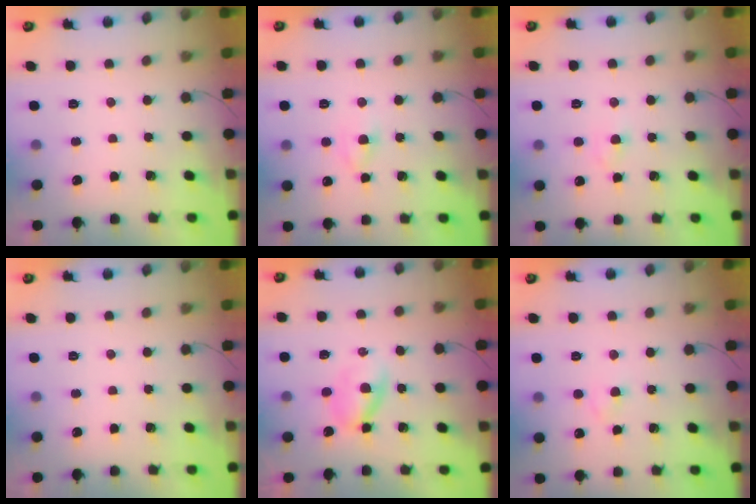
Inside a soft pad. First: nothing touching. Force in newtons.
{"total": 3.7, "press": 3.5, "slide": 1.3}
{"total": 2.7, "press": 2.5, "slide": 1.1}
{"total": 0.0}
{"total": 3.7, "press": 3.6, "slide": 0.9}
{"total": 1.9, "press": 1.6, "slide": 1.0}